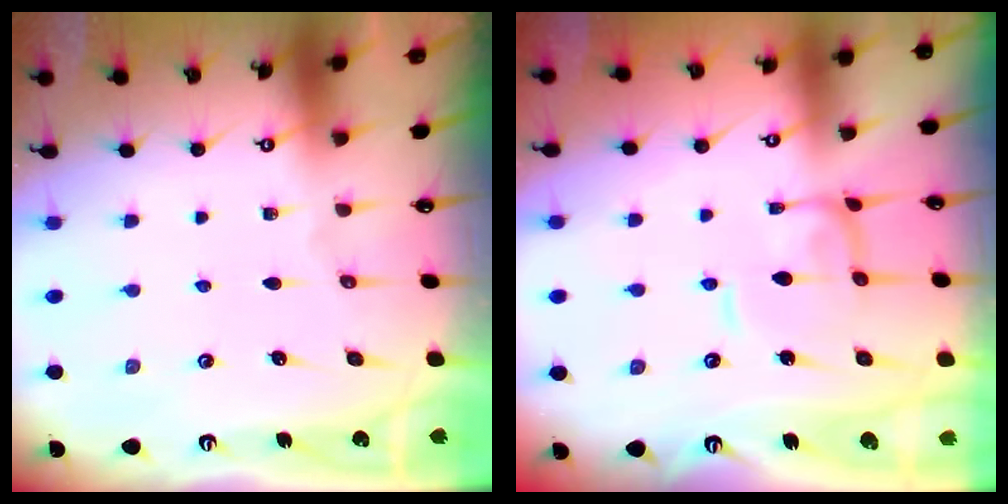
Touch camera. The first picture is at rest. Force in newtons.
{"total": 0.0}